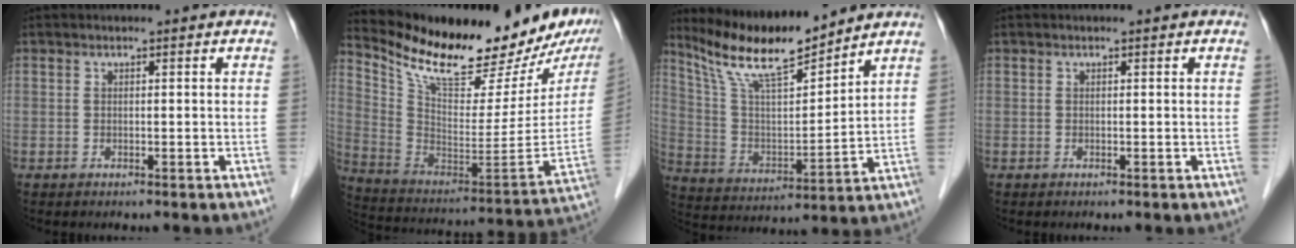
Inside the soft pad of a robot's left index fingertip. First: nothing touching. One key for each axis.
{"total": 26.2, "fx": 20.7, "fy": 5.5, "fz": 15.0, "tx": -0.249, "ty": -0.045, "tz": 0.314}
{"total": 12.9, "fx": 11.6, "fy": 0.9, "fz": 5.5, "tx": -0.115, "ty": 0.001, "tz": 0.222}
{"total": 0.0}